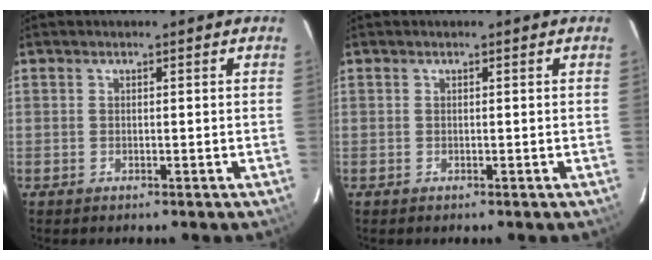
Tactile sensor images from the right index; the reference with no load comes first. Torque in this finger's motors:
{"motor_torque": [0.00, 0.00, 0.00, 0.00]}